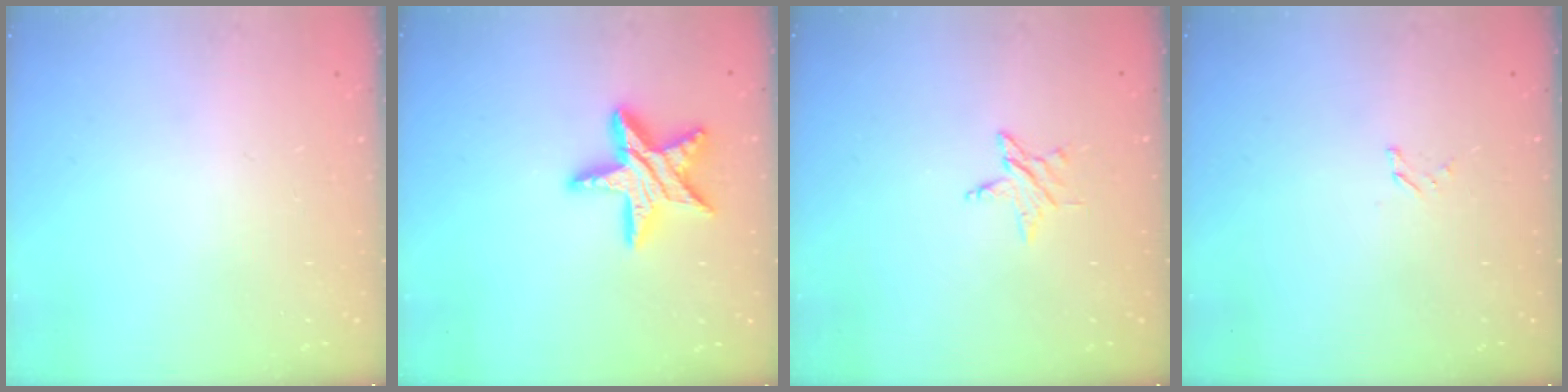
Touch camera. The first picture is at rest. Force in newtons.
{"total": 15.4, "press": 15.4, "slide": 1.3}
{"total": 3.7, "press": 3.7, "slide": 0.2}
{"total": 1.3, "press": 1.2, "slide": 0.1}